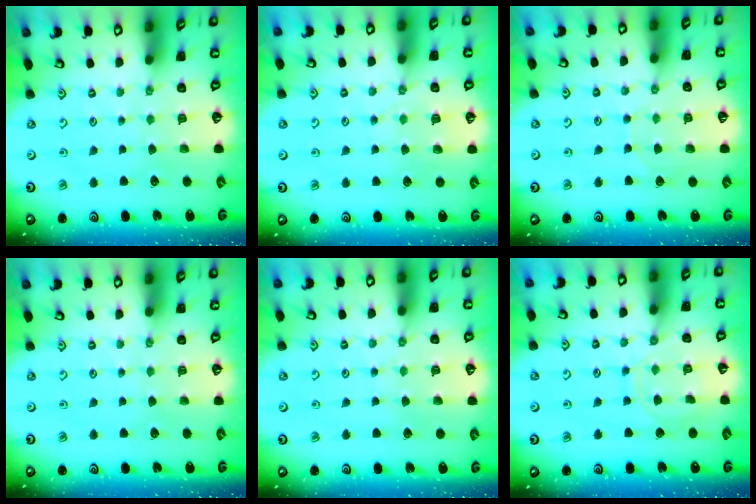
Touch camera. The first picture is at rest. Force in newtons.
{"total": 5.7, "press": 5.7, "slide": 0.7}
{"total": 5.7, "press": 5.6, "slide": 0.4}
{"total": 0.0}
{"total": 2.8, "press": 2.8, "slide": 0.5}
{"total": 8.9, "press": 8.9, "slide": 0.8}